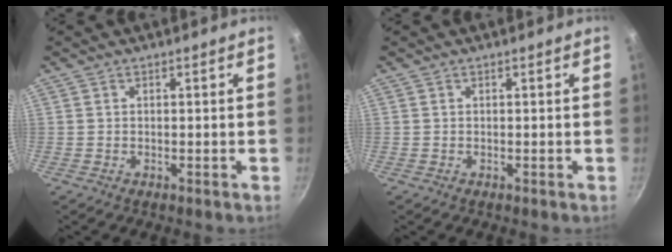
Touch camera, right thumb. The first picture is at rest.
{"total": 0.0}